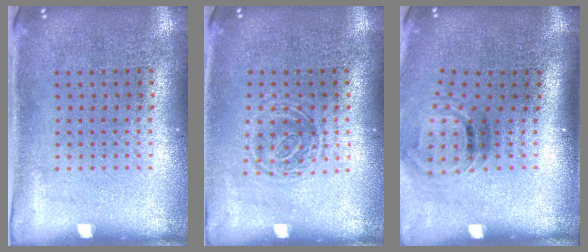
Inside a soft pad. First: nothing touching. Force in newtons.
{"total": 1.4, "press": 1.0, "slide": 0.9}
{"total": 1.2, "press": 0.9, "slide": 0.8}